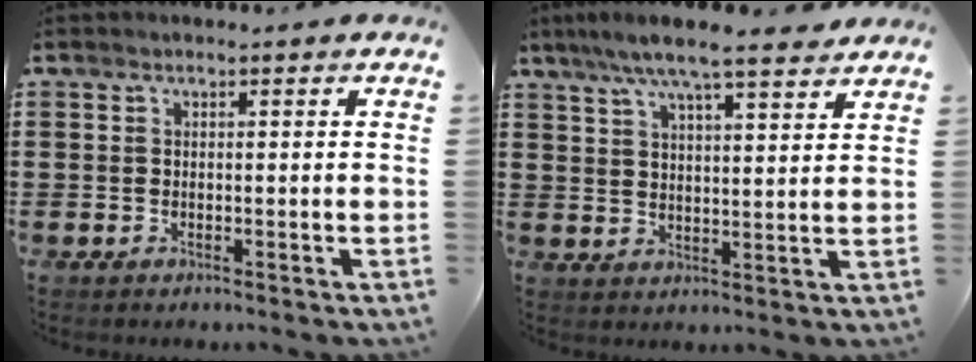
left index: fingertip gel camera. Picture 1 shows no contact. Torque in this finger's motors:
{"motor_torque": [2.14, 0.00, 0.43, 0.21]}